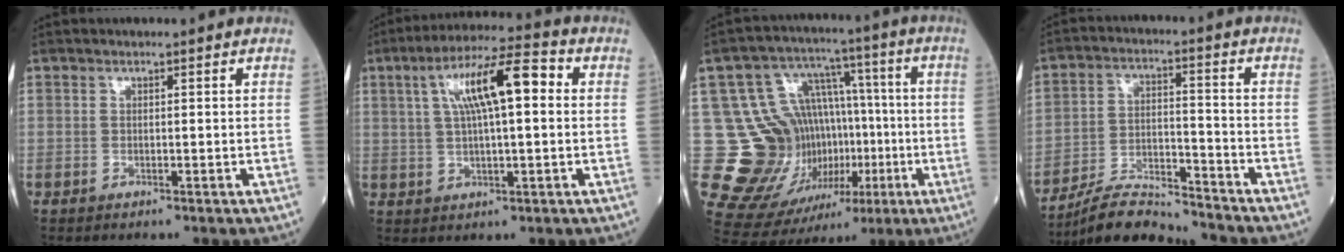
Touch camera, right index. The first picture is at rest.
{"total": 11.1, "force": [2.6, 2.3, 10.6], "torque": [-0.190, 0.032, 0.042]}
{"total": 17.6, "force": [-2.1, 14.3, 10.0], "torque": [-0.167, 0.052, -0.001]}
{"total": 9.5, "force": [-9.3, 0.4, 2.0], "torque": [-0.038, 0.002, -0.170]}